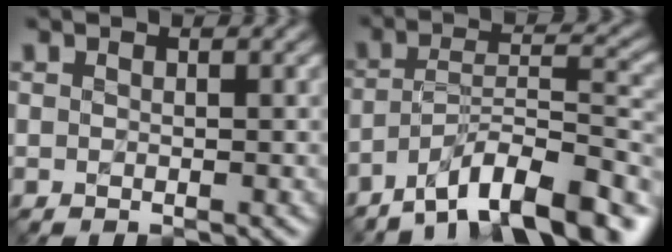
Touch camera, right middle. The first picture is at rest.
{"total": 10.8, "force": [-7.9, 2.6, 6.9], "torque": [-0.101, 0.015, -0.139]}